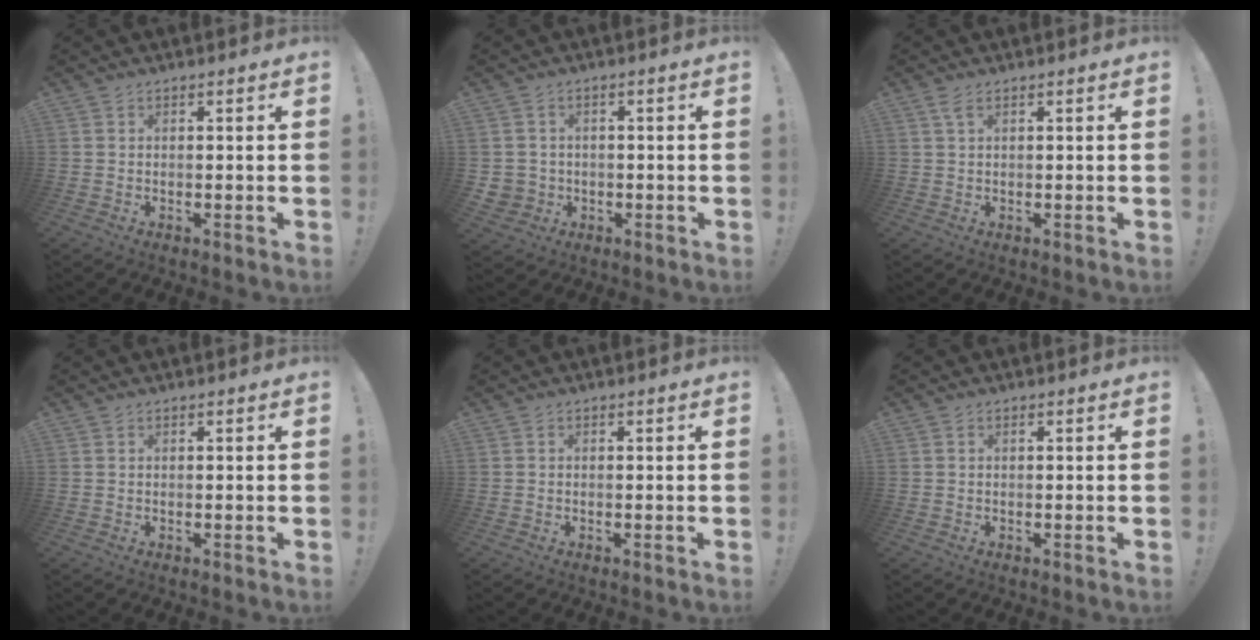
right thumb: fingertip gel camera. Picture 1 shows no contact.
{"total": 3.9, "force": [0.2, 3.7, 1.0], "torque": [-0.029, 0.002, 0.007]}
{"total": 2.0, "force": [1.0, 0.4, 1.7], "torque": [-0.030, -0.001, 0.015]}
{"total": 0.0}
{"total": 0.0}
{"total": 0.0}